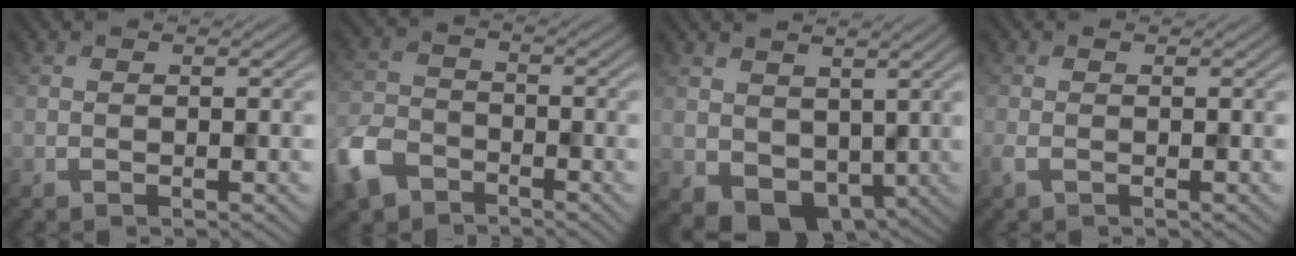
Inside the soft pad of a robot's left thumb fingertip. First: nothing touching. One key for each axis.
{"total": 6.5, "fx": -4.6, "fy": 3.7, "fz": 2.5, "tx": -0.066, "ty": -0.011, "tz": -0.101}
{"total": 5.1, "fx": 0.6, "fy": 4.2, "fz": 2.8, "tx": -0.060, "ty": -0.027, "tz": 0.022}
{"total": 0.6, "fx": -0.2, "fy": 0.1, "fz": 0.6, "tx": -0.014, "ty": -0.003, "tz": -0.004}